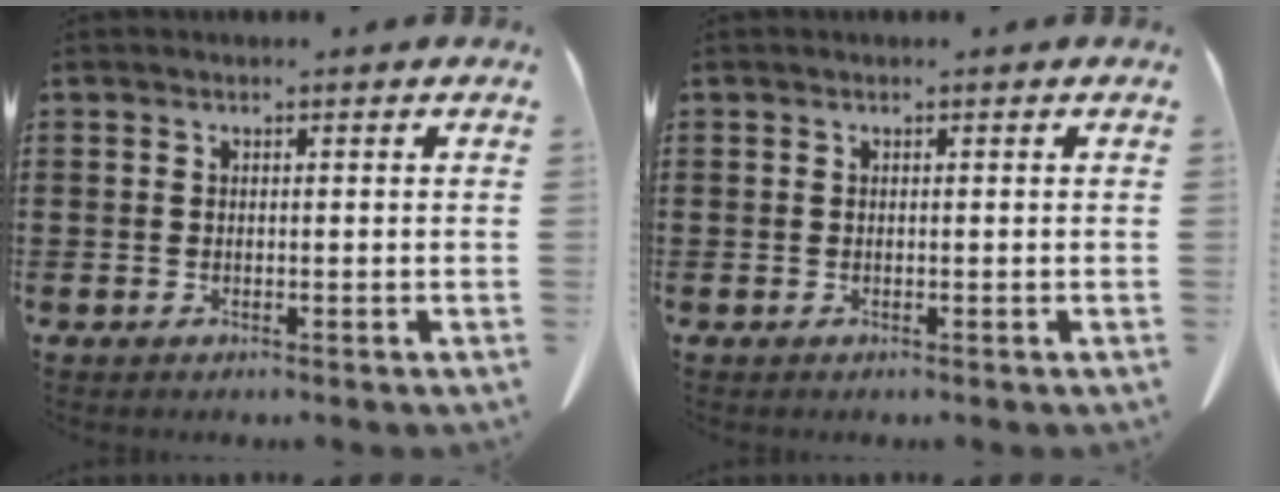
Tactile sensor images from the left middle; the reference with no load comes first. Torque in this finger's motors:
{"motor_torque": [0.00, 0.00, -0.01, 0.00]}